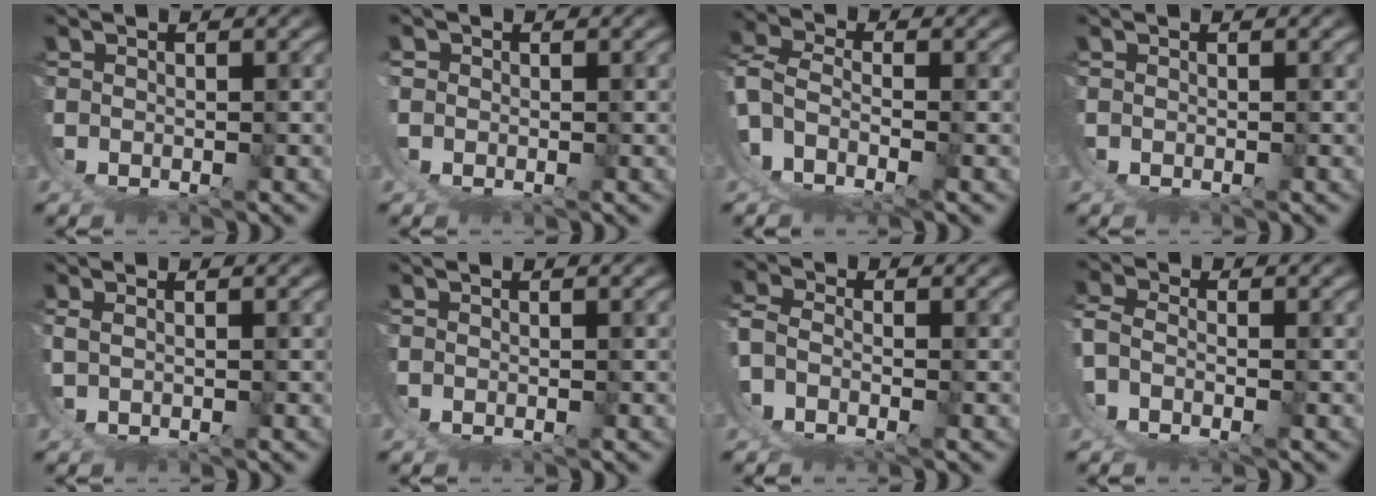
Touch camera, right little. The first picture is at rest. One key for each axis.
{"total": 0.8, "fx": 0.1, "fy": 0.7, "fz": 0.2, "tx": -0.008, "ty": -0.002, "tz": 0.001}
{"total": 6.8, "fx": -2.2, "fy": 4.5, "fz": 4.6, "tx": -0.117, "ty": -0.037, "tz": -0.029}
{"total": 0.0}
{"total": 1.7, "fx": 0.7, "fy": -1.5, "fz": 0.5, "tx": -0.010, "ty": 0.001, "tz": 0.021}
{"total": 0.0}
{"total": 3.3, "fx": -1.2, "fy": 2.0, "fz": 2.3, "tx": -0.052, "ty": -0.009, "tz": -0.024}
{"total": 3.0, "fx": -1.1, "fy": 1.6, "fz": 2.2, "tx": -0.049, "ty": -0.008, "tz": -0.021}